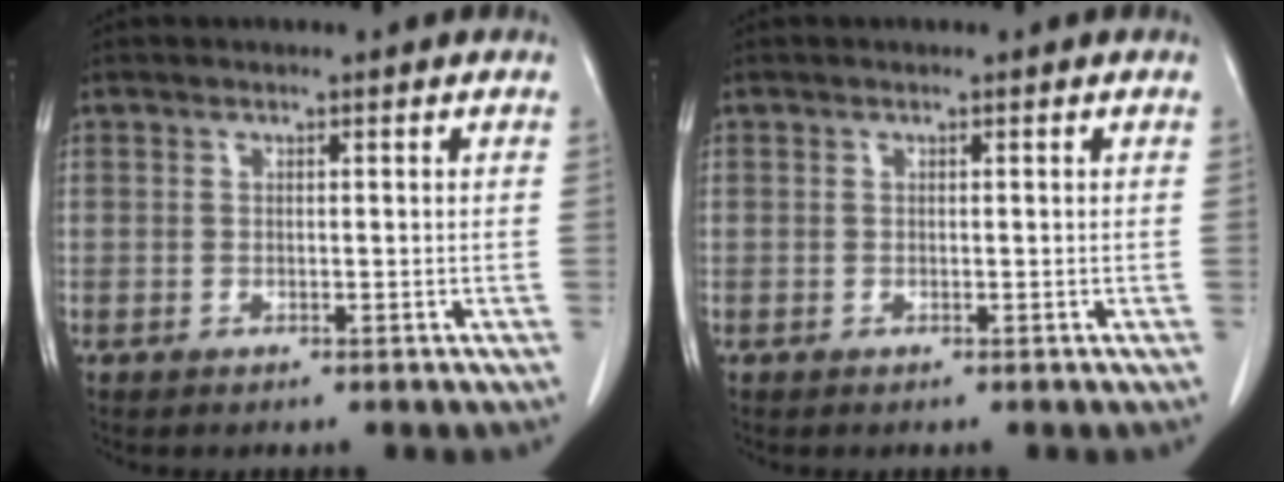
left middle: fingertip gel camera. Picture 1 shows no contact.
{"total": 0.0}